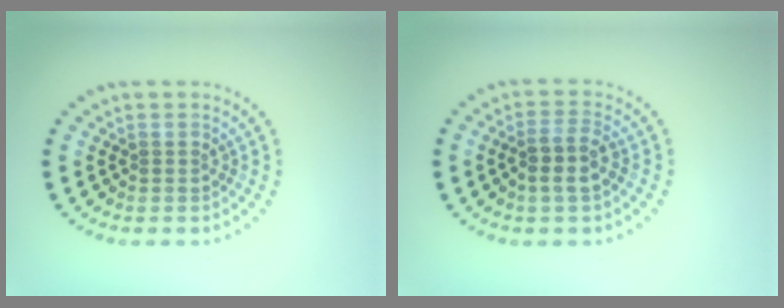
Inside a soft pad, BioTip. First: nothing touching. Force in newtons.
{"total": 2.5, "press": 2.2, "slide": 1.0}